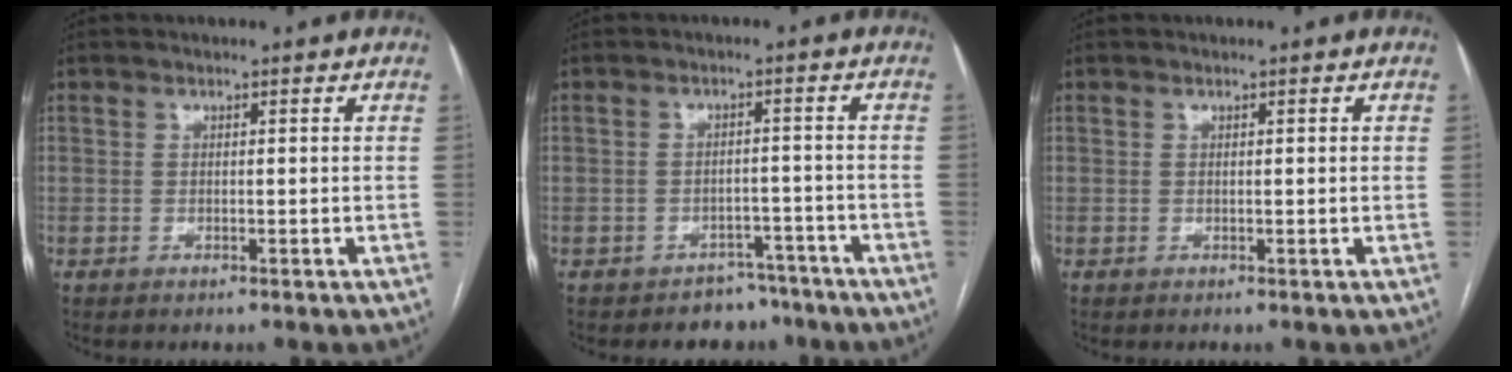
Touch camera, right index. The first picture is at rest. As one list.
[{"total": 4.7, "force": [-3.8, 2.9, -0.1], "torque": [0.014, 0.020, -0.051]}, {"total": 0.6, "force": [0.2, 0.2, 0.5], "torque": [-0.010, 0.004, 0.003]}]